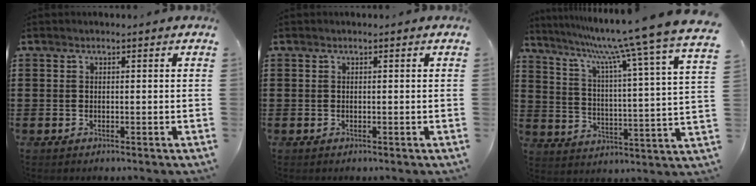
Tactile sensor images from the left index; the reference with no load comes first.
{"total": 0.0}
{"total": 9.8, "force": [8.5, -1.7, 4.5], "torque": [-0.108, -0.080, 0.129]}